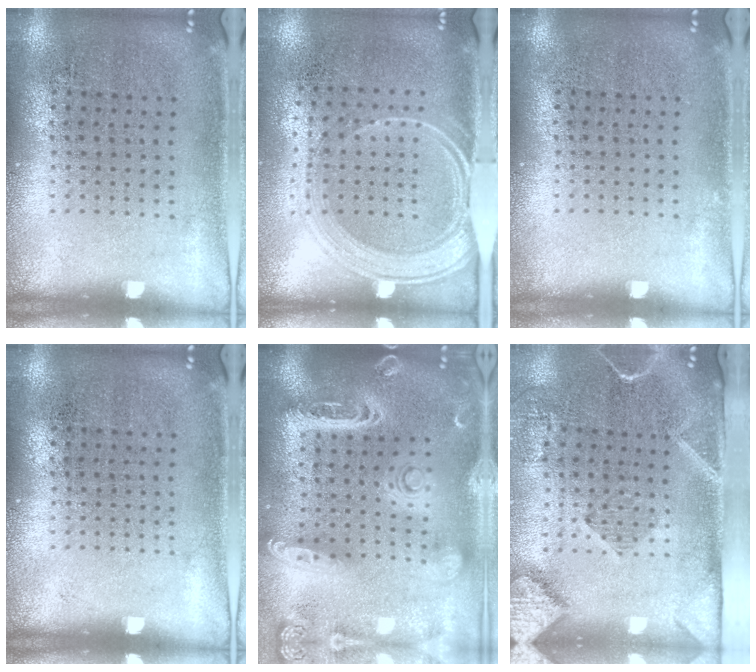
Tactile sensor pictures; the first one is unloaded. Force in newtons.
{"total": 1.7, "press": 1.4, "slide": 1.0}
{"total": 0.0}
{"total": 0.0}
{"total": 3.0, "press": 2.5, "slide": 1.6}
{"total": 2.9, "press": 2.1, "slide": 1.9}